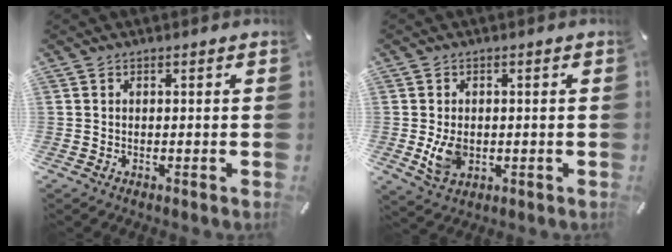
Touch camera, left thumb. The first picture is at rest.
{"total": 6.2, "force": [-0.6, 4.4, 4.3], "torque": [-0.091, -0.010, -0.014]}